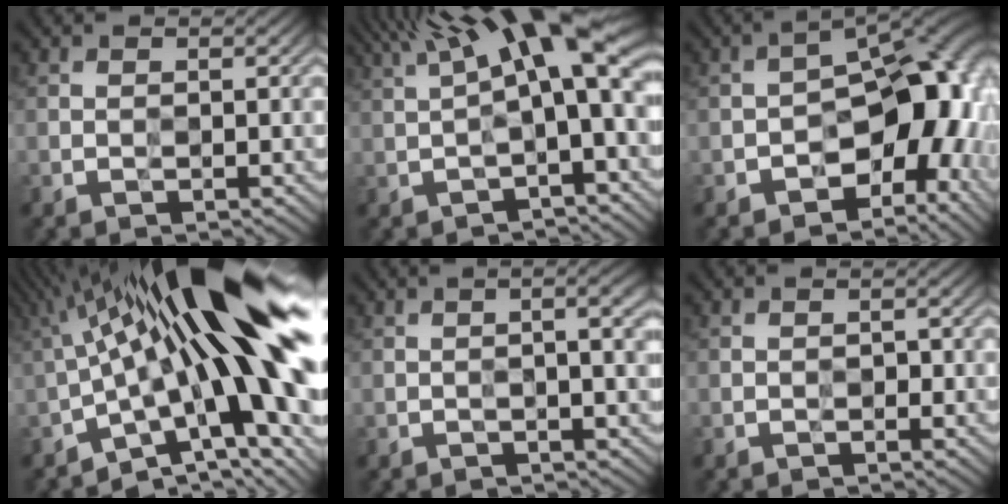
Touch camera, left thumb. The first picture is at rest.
{"total": 12.7, "force": [3.9, 3.3, 11.6], "torque": [-0.188, 0.022, 0.069]}
{"total": 13.7, "force": [-4.1, 8.4, 10.0], "torque": [-0.110, -0.008, -0.071]}
{"total": 21.6, "force": [0.6, 6.8, 20.5], "torque": [-0.300, 0.028, -0.008]}
{"total": 4.0, "force": [0.3, 0.8, 3.9], "torque": [-0.062, 0.009, 0.002]}
{"total": 0.5, "force": [-0.2, 0.4, 0.3], "torque": [-0.003, -0.001, -0.003]}